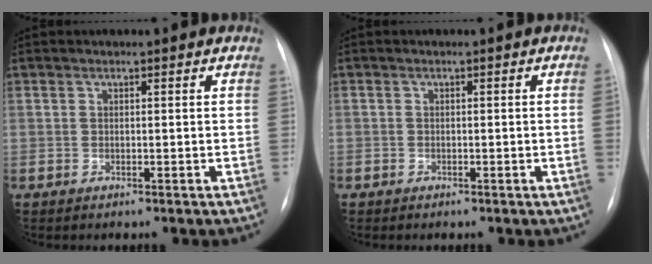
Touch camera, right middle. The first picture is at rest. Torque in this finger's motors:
{"motor_torque": [1.47, -0.67, 0.60, -0.21]}